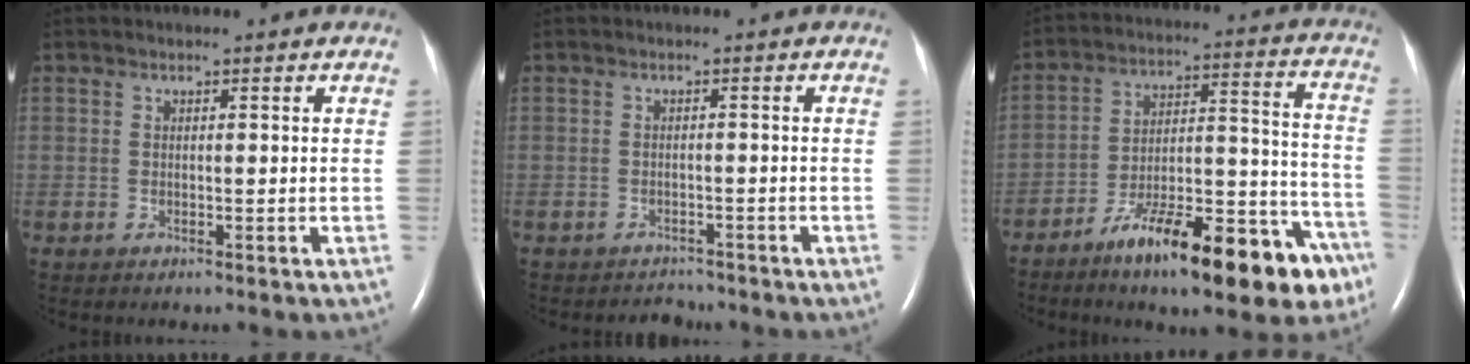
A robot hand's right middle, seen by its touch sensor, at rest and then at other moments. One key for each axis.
{"total": 1.9, "fx": -1.7, "fy": 0.5, "fz": -0.6, "tx": 0.007, "ty": -0.005, "tz": -0.025}
{"total": 20.3, "fx": -13.0, "fy": 5.2, "fz": 14.8, "tx": -0.170, "ty": 0.038, "tz": -0.198}